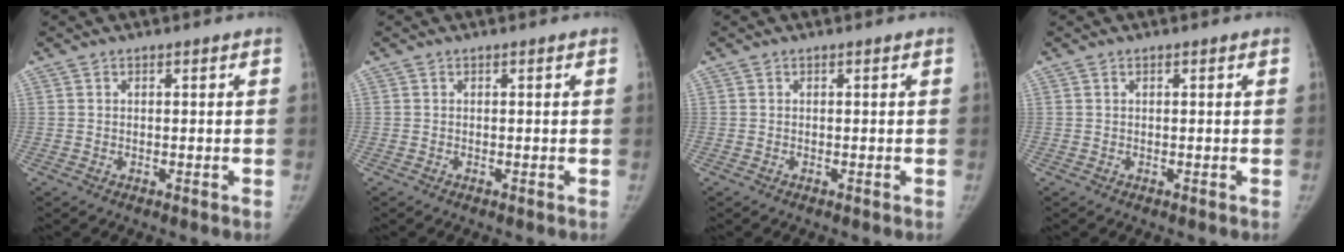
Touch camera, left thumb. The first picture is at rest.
{"total": 0.0}
{"total": 0.0}
{"total": 0.0}